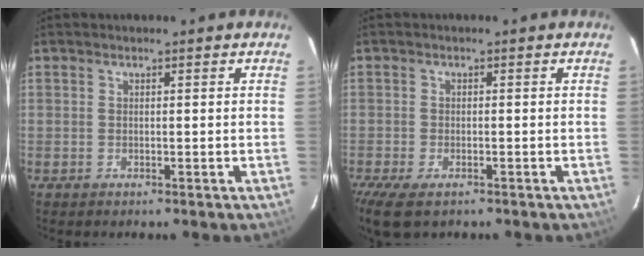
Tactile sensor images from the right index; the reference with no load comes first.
{"total": 6.7, "force": [-4.4, 2.9, 4.1], "torque": [-0.100, -0.027, -0.079]}